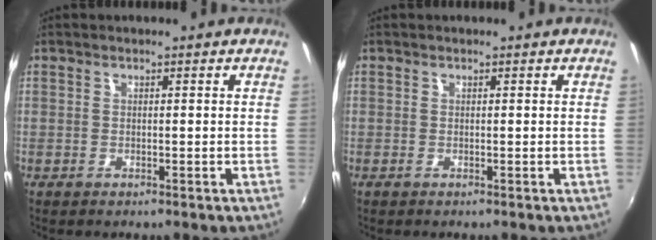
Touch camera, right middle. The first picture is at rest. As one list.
[{"total": 0.0}]